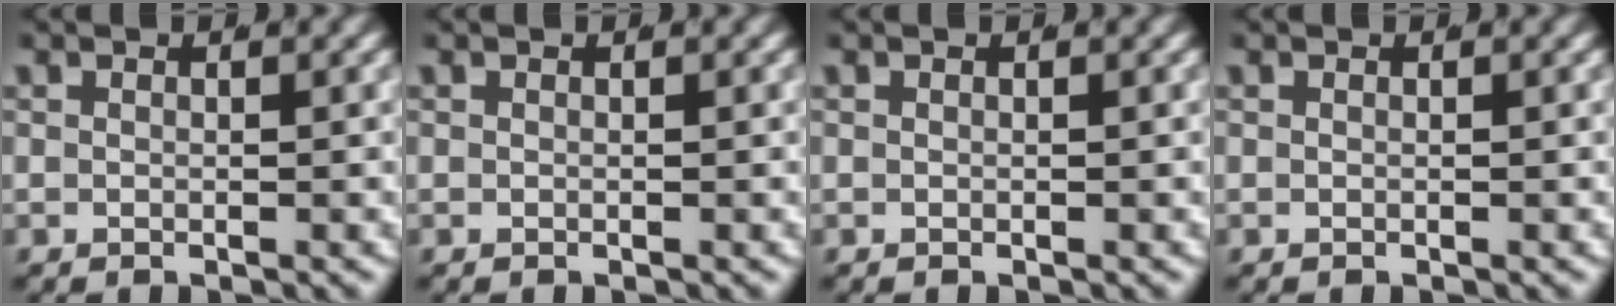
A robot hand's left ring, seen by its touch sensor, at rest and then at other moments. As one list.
[{"total": 0.0}, {"total": 0.0}, {"total": 0.0}]